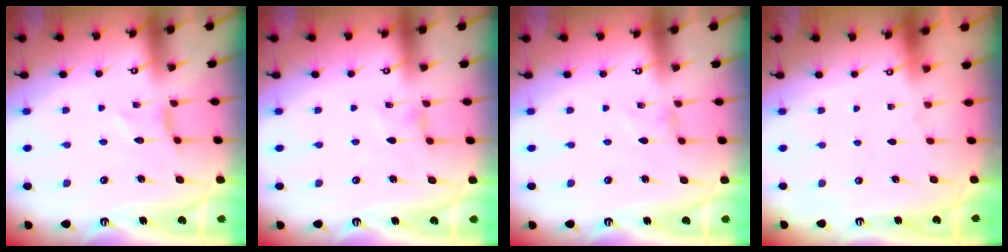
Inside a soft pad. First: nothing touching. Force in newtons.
{"total": 0.0}
{"total": 0.0}
{"total": 0.0}